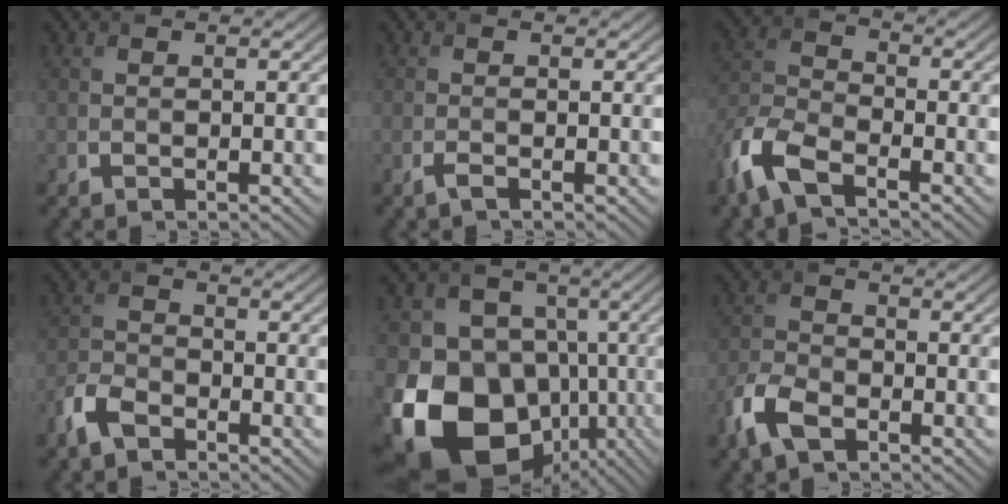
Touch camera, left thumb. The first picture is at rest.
{"total": 1.1, "force": [-0.7, 0.2, 0.8], "torque": [-0.019, 0.000, -0.016]}
{"total": 7.9, "force": [-5.2, 3.1, 5.1], "torque": [-0.120, -0.008, -0.125]}
{"total": 4.4, "force": [-3.2, 2.1, 2.2], "torque": [-0.051, -0.004, -0.079]}
{"total": 18.5, "force": [-5.9, 15.1, 8.9], "torque": [-0.186, -0.032, -0.099]}
{"total": 5.7, "force": [-3.5, 2.9, 3.5], "torque": [-0.083, -0.007, -0.084]}